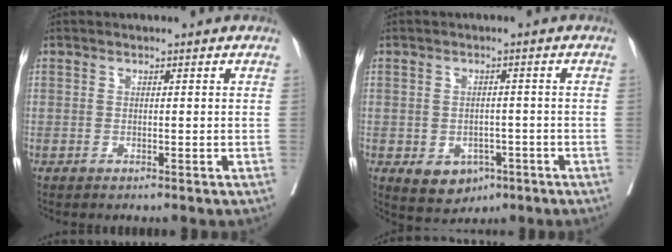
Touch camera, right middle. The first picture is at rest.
{"total": 5.5, "force": [-2.4, 4.1, 2.8], "torque": [-0.037, 0.000, -0.024]}